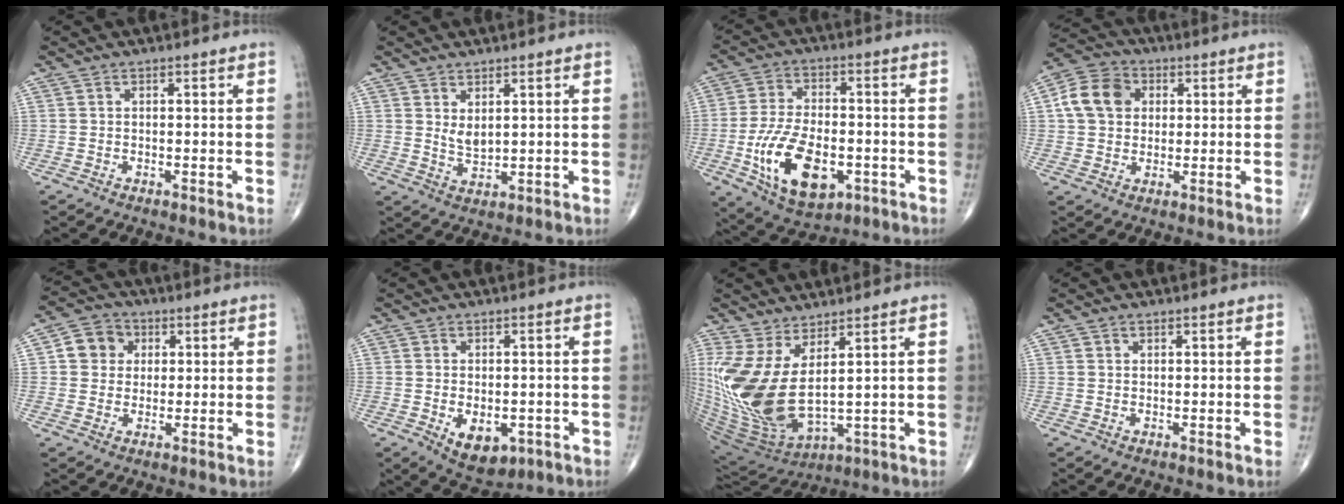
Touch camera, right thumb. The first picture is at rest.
{"total": 3.3, "force": [1.3, 1.6, 2.6], "torque": [-0.043, -0.020, 0.032]}
{"total": 16.3, "force": [-4.7, 8.9, 12.8], "torque": [-0.217, 0.007, -0.071]}
{"total": 10.0, "force": [2.1, 8.0, 5.5], "torque": [-0.086, 0.011, 0.028]}
{"total": 6.8, "force": [1.6, 6.1, 2.6], "torque": [-0.017, 0.005, 0.020]}
{"total": 7.9, "force": [-2.5, 4.8, 5.8], "torque": [-0.070, -0.002, -0.022]}
{"total": 16.7, "force": [3.9, 7.0, 14.7], "torque": [-0.326, -0.046, 0.098]}
{"total": 0.7, "force": [0.4, 0.5, 0.2], "torque": [0.003, -0.003, 0.006]}